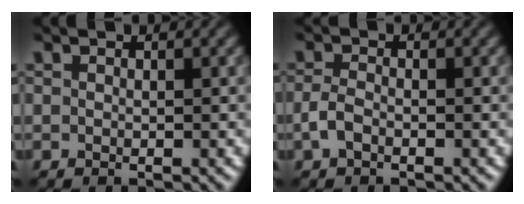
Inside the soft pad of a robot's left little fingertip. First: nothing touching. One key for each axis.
{"total": 1.6, "fx": -0.9, "fy": 0.7, "fz": 1.1, "tx": -0.029, "ty": 0.006, "tz": -0.020}